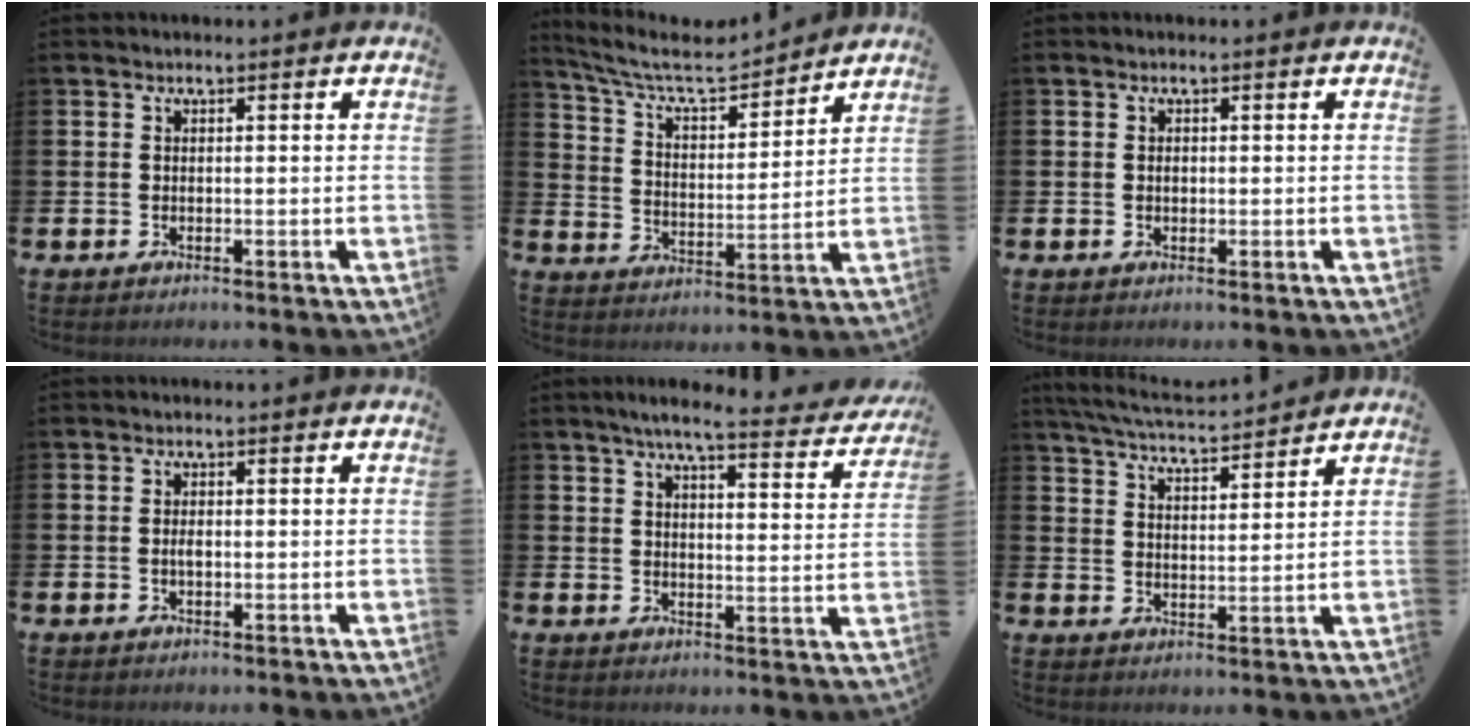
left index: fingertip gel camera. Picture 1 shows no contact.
{"total": 7.5, "force": [6.8, 1.9, 2.7], "torque": [-0.088, -0.043, 0.115]}
{"total": 0.6, "force": [-0.1, 0.4, 0.4], "torque": [-0.006, 0.002, -0.003]}
{"total": 1.2, "force": [-0.2, 0.5, 1.1], "torque": [-0.017, 0.002, -0.007]}
{"total": 6.1, "force": [5.4, 0.6, 2.8], "torque": [-0.060, -0.030, 0.090]}
{"total": 5.1, "force": [5.0, 0.2, 0.9], "torque": [-0.041, -0.033, 0.087]}